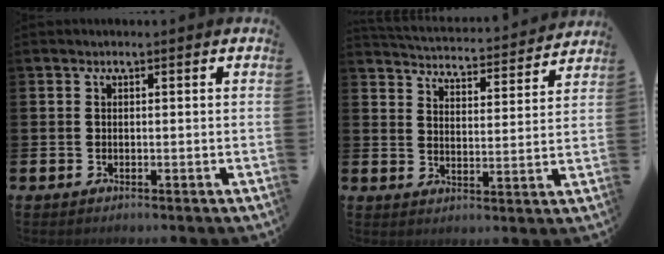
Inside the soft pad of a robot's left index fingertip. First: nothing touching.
{"total": 4.4, "force": [4.4, 0.3, 0.1], "torque": [-0.019, -0.044, 0.072]}